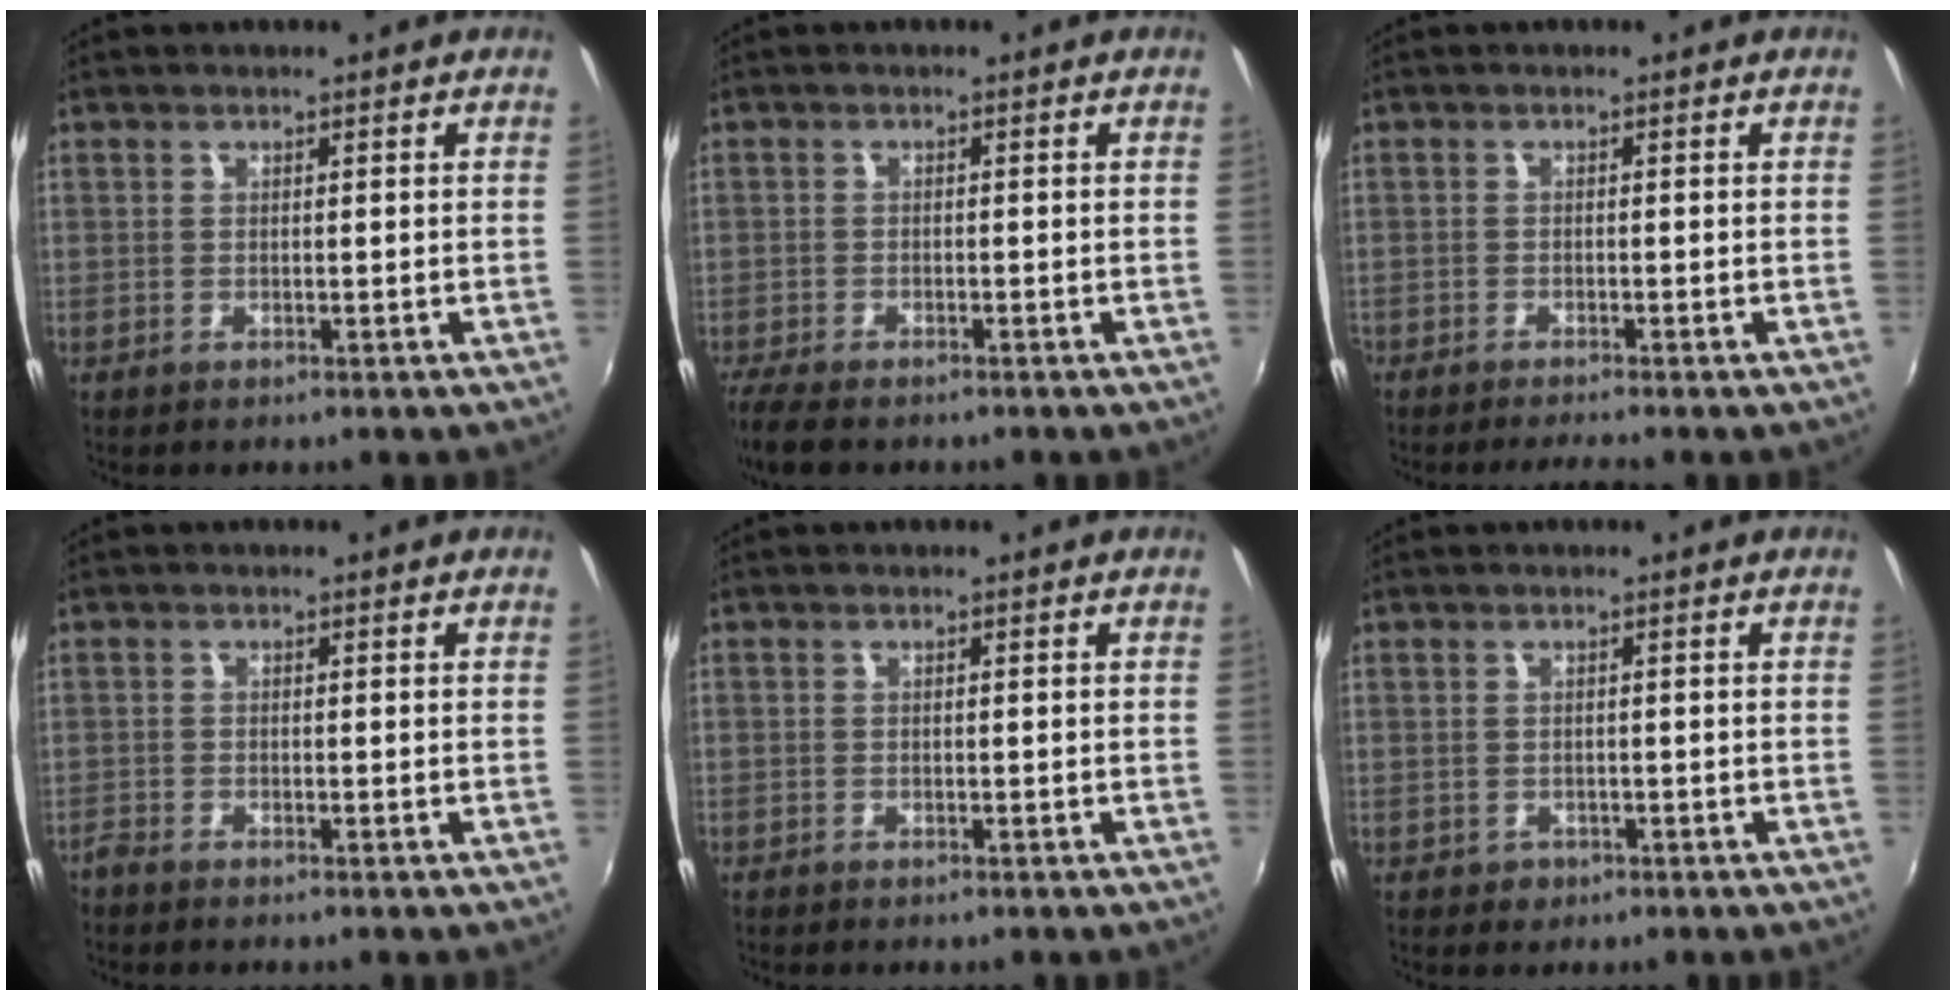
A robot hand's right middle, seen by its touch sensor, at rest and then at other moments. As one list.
[{"total": 6.3, "force": [-5.1, 1.8, 3.2], "torque": [-0.085, -0.033, -0.098]}, {"total": 2.7, "force": [-2.6, -0.3, 1.0], "torque": [-0.034, -0.010, -0.048]}, {"total": 1.9, "force": [-1.8, 0.4, 0.4], "torque": [-0.015, -0.007, -0.038]}, {"total": 1.4, "force": [-1.2, 0.4, 0.5], "torque": [-0.013, -0.002, -0.019]}, {"total": 1.8, "force": [-0.8, 1.5, 0.4], "torque": [-0.010, -0.004, -0.010]}]